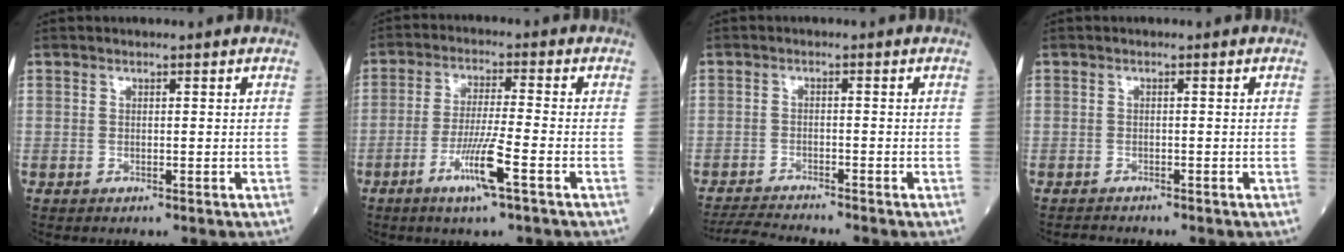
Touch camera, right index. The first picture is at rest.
{"total": 7.6, "force": [-3.6, -0.4, 6.7], "torque": [-0.131, -0.011, -0.069]}
{"total": 4.4, "force": [-4.3, -0.9, 0.4], "torque": [-0.011, -0.020, -0.078]}
{"total": 1.1, "force": [-1.1, 0.0, -0.2], "torque": [-0.005, -0.008, -0.016]}